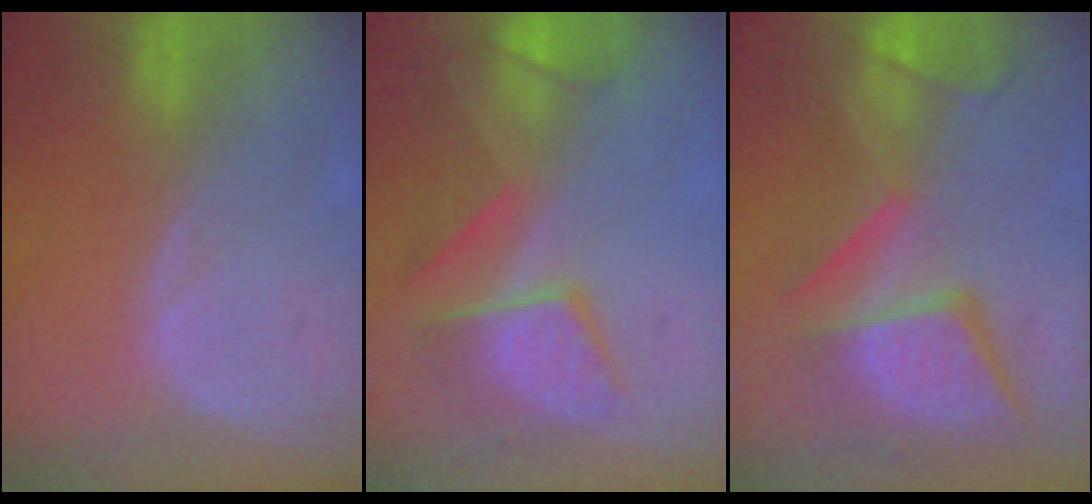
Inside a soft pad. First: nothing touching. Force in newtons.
{"total": 9.4, "press": 8.6, "slide": 3.8}
{"total": 13.9, "press": 11.3, "slide": 8.0}